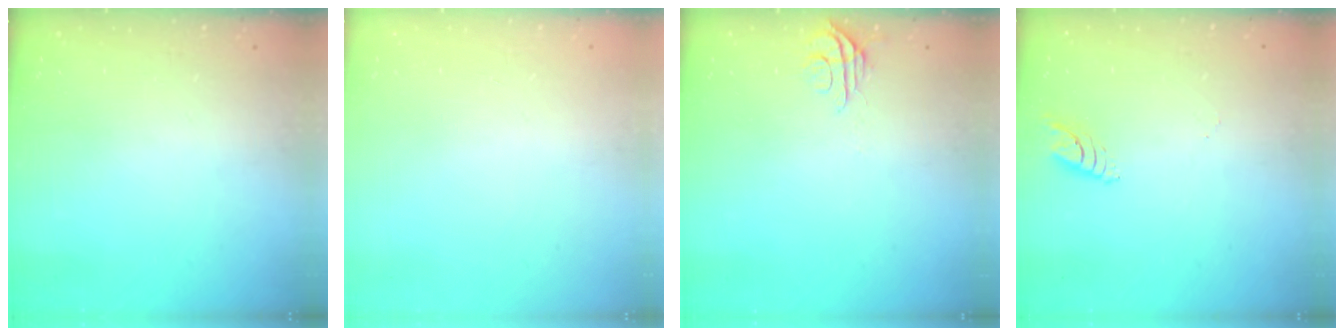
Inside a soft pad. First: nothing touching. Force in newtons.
{"total": 0.0}
{"total": 4.9, "press": 4.8, "slide": 0.4}
{"total": 5.6, "press": 5.6, "slide": 0.4}